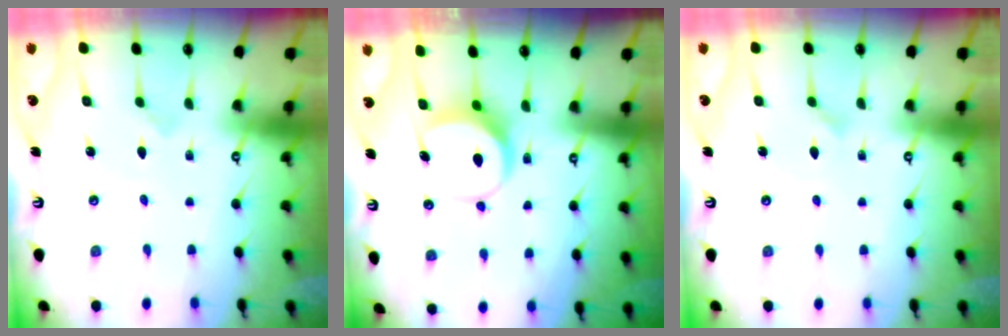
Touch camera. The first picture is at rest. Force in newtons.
{"total": 7.4, "press": 7.4, "slide": 1.1}
{"total": 1.7, "press": 1.7, "slide": 0.1}